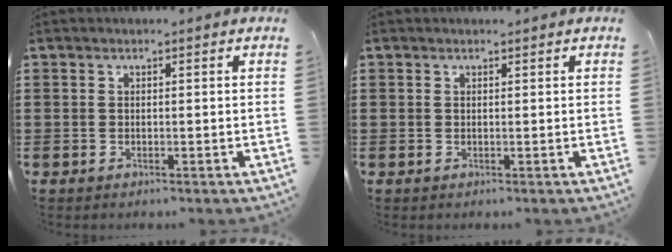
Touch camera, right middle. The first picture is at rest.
{"total": 0.0}